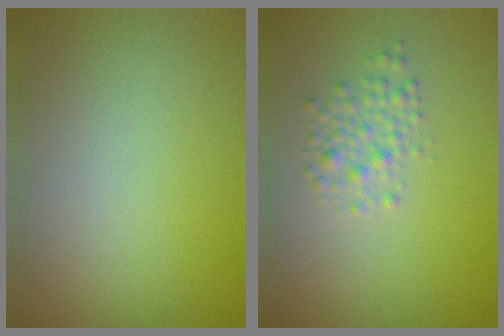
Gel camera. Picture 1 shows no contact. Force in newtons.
{"total": 2.2, "press": 2.2, "slide": 0.1}